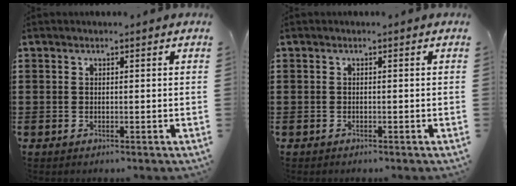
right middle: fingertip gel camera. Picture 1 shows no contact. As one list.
[{"total": 0.0}]